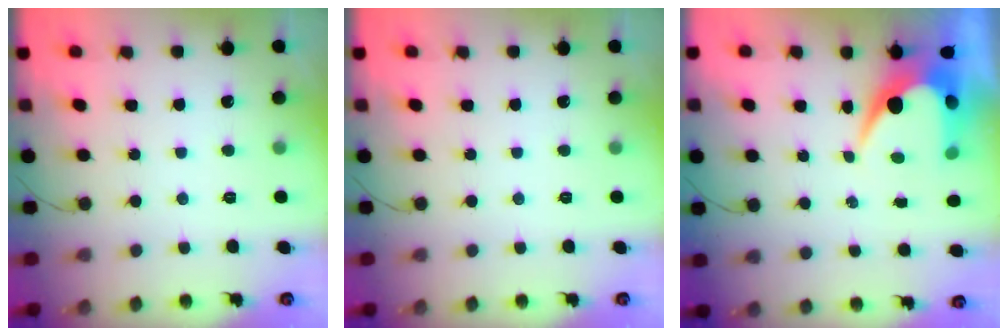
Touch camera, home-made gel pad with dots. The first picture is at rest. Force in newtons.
{"total": 0.0}
{"total": 8.3, "press": 8.3, "slide": 0.7}